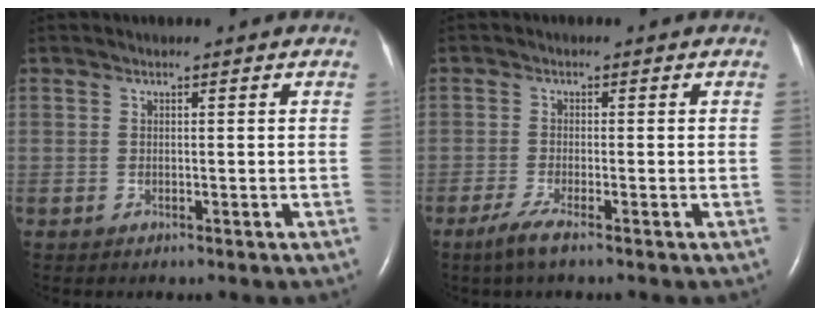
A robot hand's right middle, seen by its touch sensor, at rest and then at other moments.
{"total": 2.8, "force": [-1.9, -0.1, 2.0], "torque": [-0.052, -0.010, -0.043]}